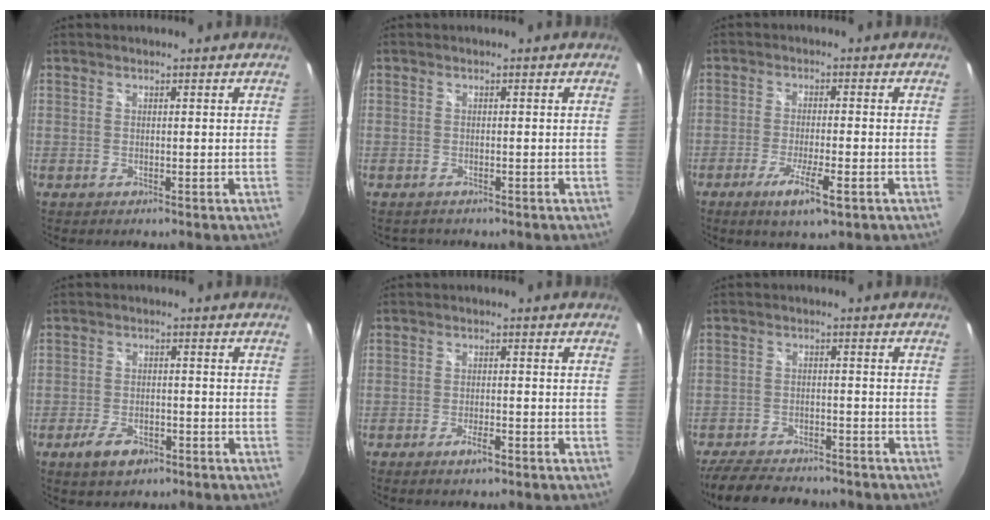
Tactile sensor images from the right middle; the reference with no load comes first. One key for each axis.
{"total": 1.2, "fx": -1.0, "fy": 0.5, "fz": 0.4, "tx": -0.009, "ty": -0.002, "tz": -0.012}
{"total": 6.8, "fx": -3.5, "fy": 0.8, "fz": 5.7, "tx": -0.118, "ty": -0.016, "tz": -0.060}
{"total": 5.5, "fx": -3.4, "fy": 2.8, "fz": 3.3, "tx": -0.081, "ty": -0.004, "tz": -0.056}
{"total": 2.8, "fx": -1.8, "fy": 0.5, "fz": 2.0, "tx": -0.044, "ty": -0.002, "tz": -0.032}
{"total": 12.8, "fx": -10.7, "fy": 4.5, "fz": 5.3, "tx": -0.127, "ty": -0.010, "tz": -0.162}